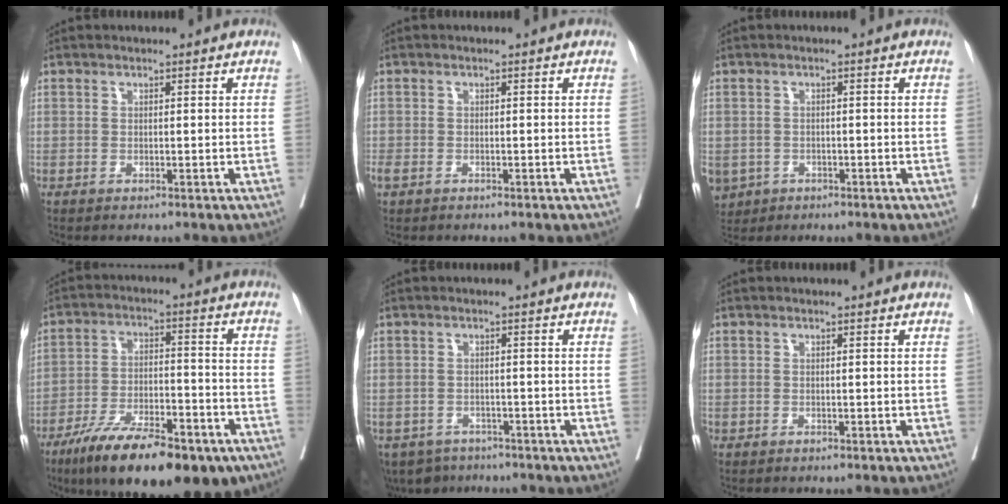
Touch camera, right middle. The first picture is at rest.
{"total": 1.6, "force": [-0.9, 0.6, 1.1], "torque": [-0.039, 0.002, -0.014]}
{"total": 6.7, "force": [-3.3, 5.5, 2.1], "torque": [-0.062, -0.003, -0.048]}
{"total": 19.2, "force": [-13.1, 5.5, 12.9], "torque": [-0.184, -0.010, -0.213]}
{"total": 5.6, "force": [-4.3, 3.4, 1.1], "torque": [-0.013, 0.000, -0.066]}
{"total": 0.0}